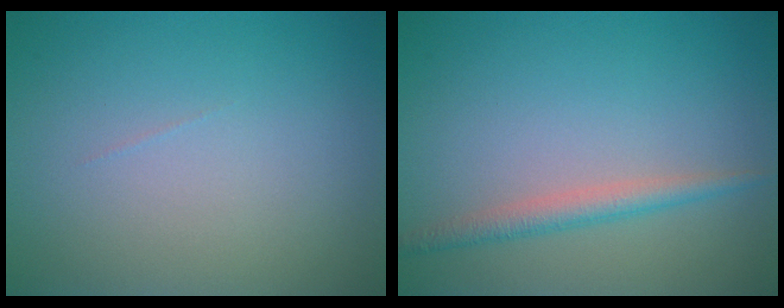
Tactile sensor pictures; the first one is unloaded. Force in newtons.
{"total": 2.1, "press": 2.1, "slide": 0.0}